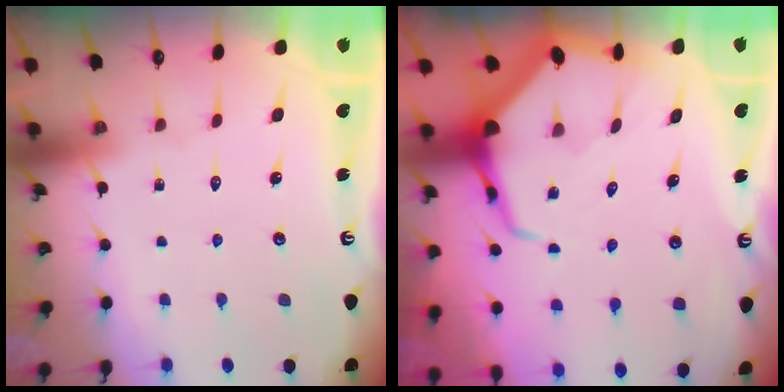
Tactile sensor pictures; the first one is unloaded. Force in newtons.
{"total": 10.2, "press": 10.1, "slide": 1.1}